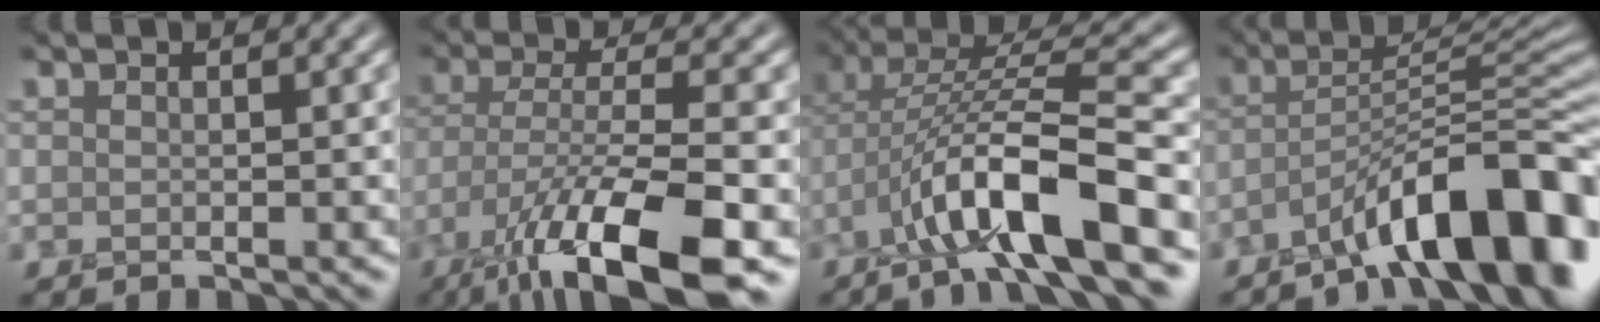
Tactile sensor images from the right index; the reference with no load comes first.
{"total": 11.7, "force": [-6.5, 3.5, 9.1], "torque": [-0.171, -0.020, -0.110]}
{"total": 10.1, "force": [-3.3, 3.1, 9.0], "torque": [-0.162, 0.013, -0.062]}
{"total": 11.3, "force": [-7.0, 2.6, 8.5], "torque": [-0.114, 0.024, -0.116]}